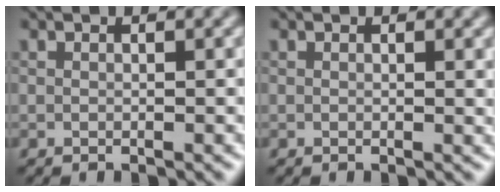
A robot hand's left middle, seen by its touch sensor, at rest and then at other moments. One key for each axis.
{"total": 0.7, "fx": 0.3, "fy": 0.2, "fz": 0.6, "tx": -0.005, "ty": -0.001, "tz": 0.003}